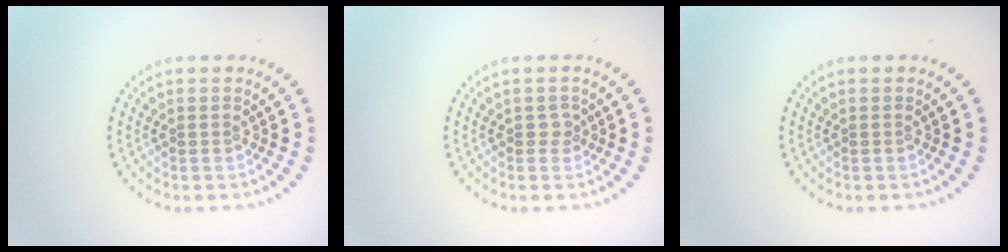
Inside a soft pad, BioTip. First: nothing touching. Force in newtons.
{"total": 0.9, "press": 0.7, "slide": 0.6}
{"total": 0.0}